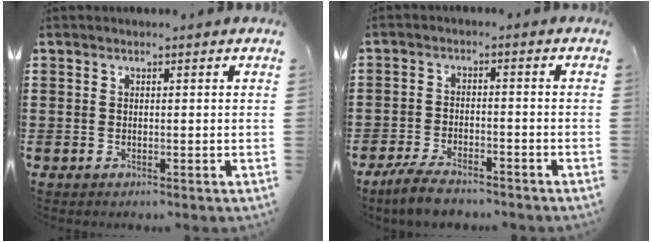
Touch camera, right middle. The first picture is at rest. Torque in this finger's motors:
{"motor_torque": [0.50, -0.21, 0.09, 0.09]}